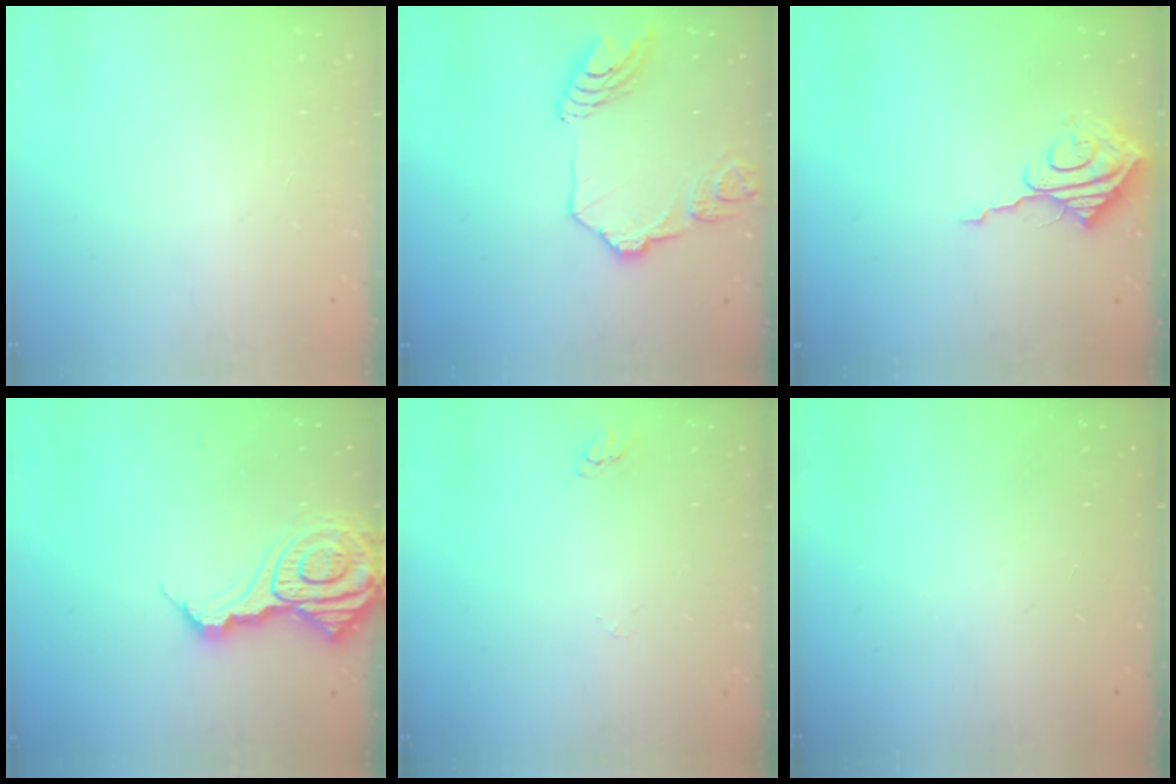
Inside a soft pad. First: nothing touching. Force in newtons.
{"total": 14.6, "press": 14.5, "slide": 1.8}
{"total": 9.2, "press": 9.2, "slide": 0.3}
{"total": 17.2, "press": 17.1, "slide": 2.0}
{"total": 2.2, "press": 2.2, "slide": 0.2}
{"total": 0.0}